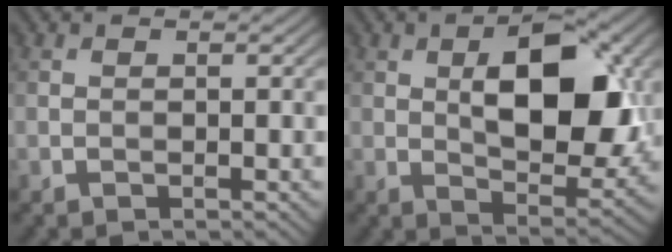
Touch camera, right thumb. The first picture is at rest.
{"total": 11.8, "force": [2.1, 6.1, 9.9], "torque": [-0.146, -0.002, 0.036]}